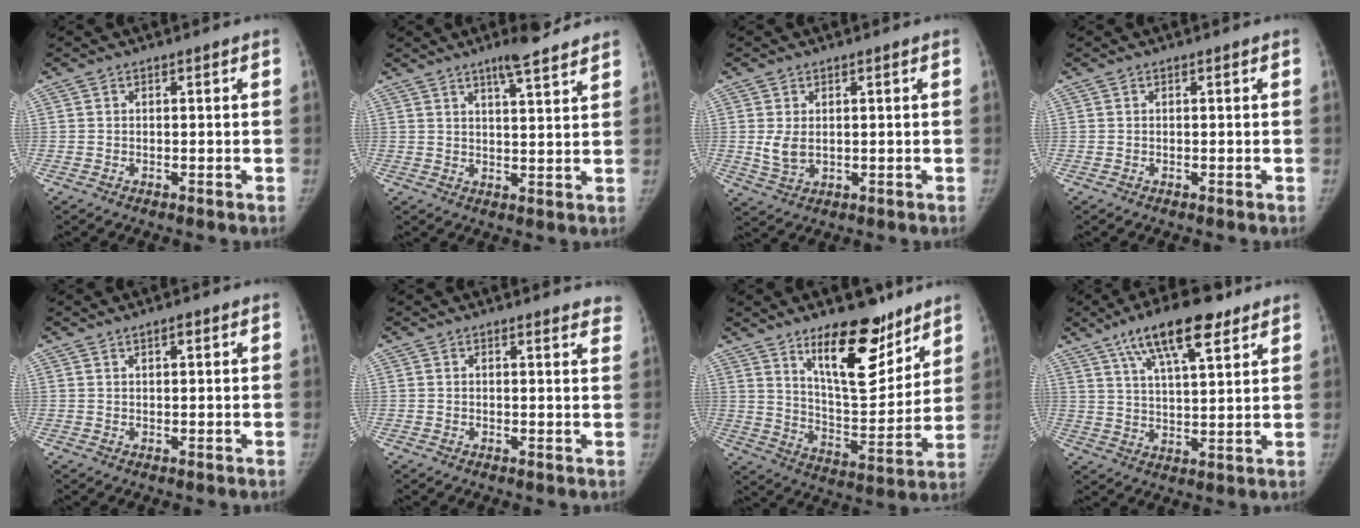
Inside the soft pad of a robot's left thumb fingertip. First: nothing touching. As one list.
[{"total": 7.4, "force": [5.6, 1.1, 4.7], "torque": [-0.066, -0.030, 0.083]}, {"total": 4.0, "force": [0.4, 2.6, 2.9], "torque": [-0.053, -0.010, 0.015]}, {"total": 0.0}, {"total": 1.4, "force": [0.9, 0.5, 1.0], "torque": [-0.012, -0.002, 0.012]}, {"total": 5.5, "force": [5.2, 1.4, 1.2], "torque": [0.016, -0.023, 0.035]}, {"total": 17.6, "force": [11.7, 7.0, 11.1], "torque": [-0.119, -0.092, 0.194]}, {"total": 14.4, "force": [8.6, 4.8, 10.5], "torque": [-0.154, -0.024, 0.144]}]